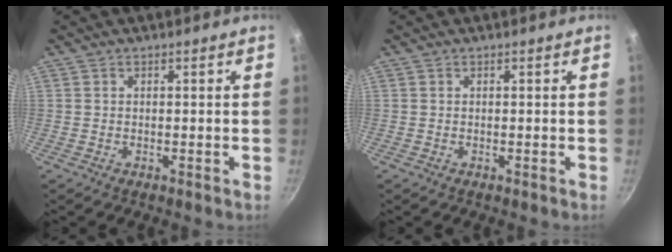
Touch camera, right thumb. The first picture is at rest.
{"total": 0.0}